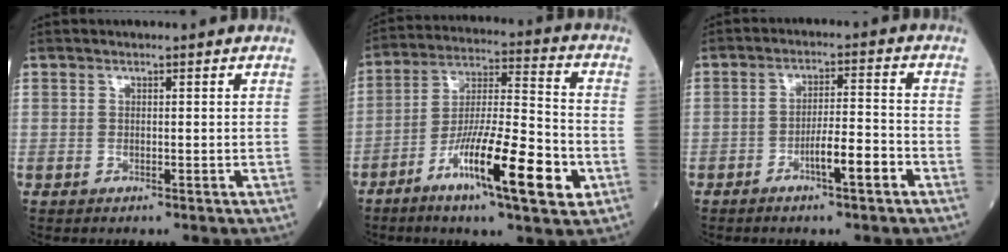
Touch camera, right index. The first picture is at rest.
{"total": 16.4, "force": [-6.9, 2.0, 14.8], "torque": [-0.260, -0.015, -0.119]}
{"total": 6.0, "force": [-2.9, 0.6, 5.3], "torque": [-0.091, 0.003, -0.051]}